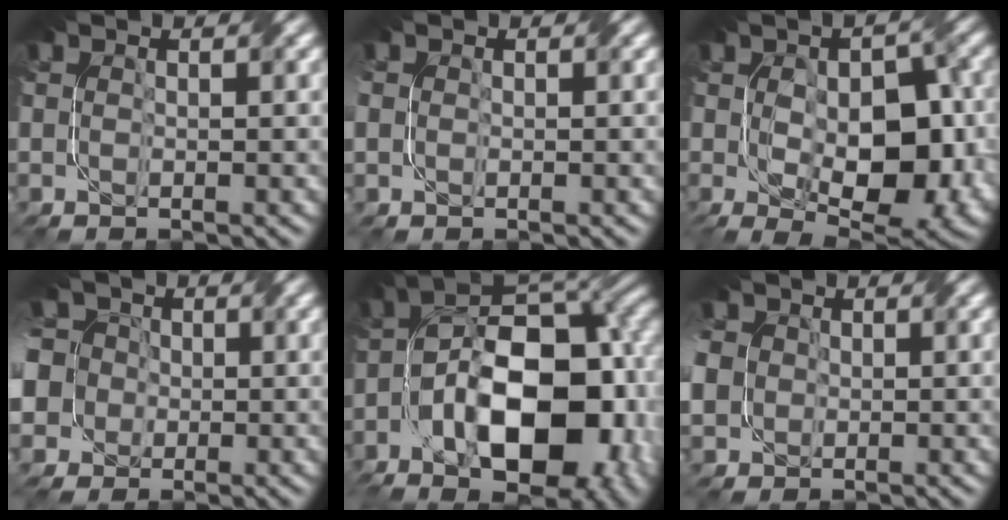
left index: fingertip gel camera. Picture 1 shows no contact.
{"total": 1.7, "force": [0.5, 1.6, 0.5], "torque": [-0.004, 0.012, 0.009]}
{"total": 11.6, "force": [-1.4, 6.3, 9.6], "torque": [-0.154, -0.012, -0.007]}
{"total": 10.8, "force": [-0.8, 9.9, 4.4], "torque": [-0.109, 0.017, -0.045]}
{"total": 17.8, "force": [-4.7, 10.2, 13.8], "torque": [-0.215, 0.007, -0.072]}
{"total": 7.2, "force": [0.5, 6.4, 3.4], "torque": [-0.096, 0.021, -0.014]}